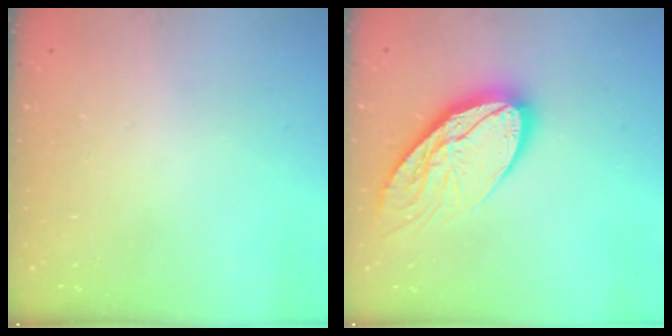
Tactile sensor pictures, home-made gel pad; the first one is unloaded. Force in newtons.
{"total": 16.7, "press": 16.7, "slide": 1.2}